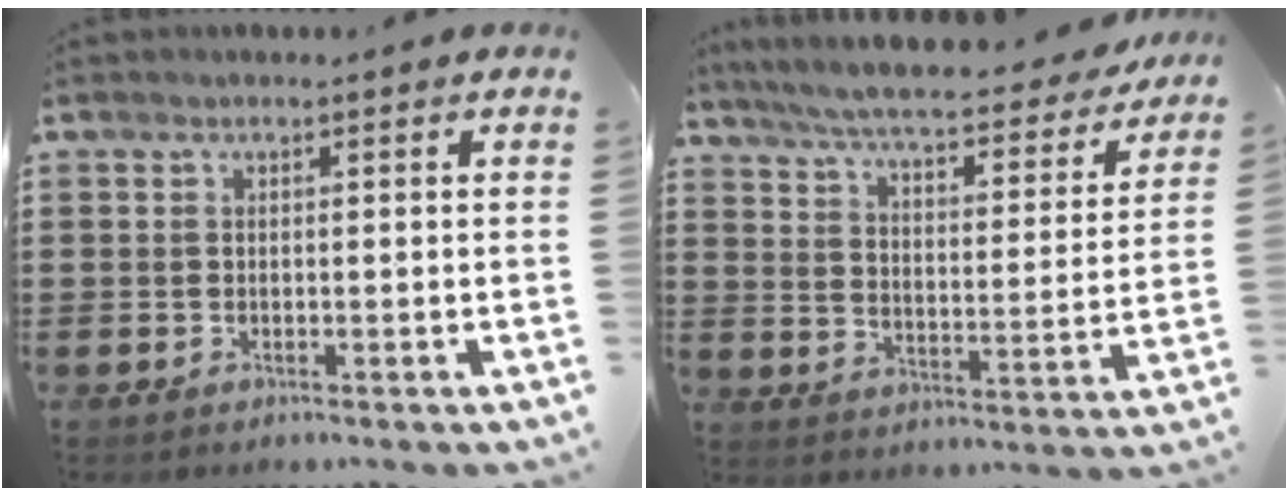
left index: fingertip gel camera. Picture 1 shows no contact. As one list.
[{"total": 6.2, "force": [5.7, 0.2, 2.5], "torque": [-0.075, -0.038, 0.094]}]